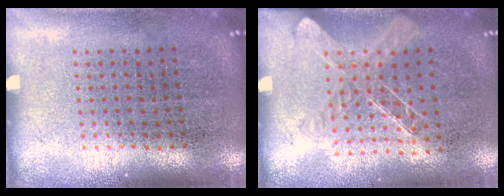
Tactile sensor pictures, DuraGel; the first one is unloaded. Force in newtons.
{"total": 1.3, "press": 1.1, "slide": 0.7}